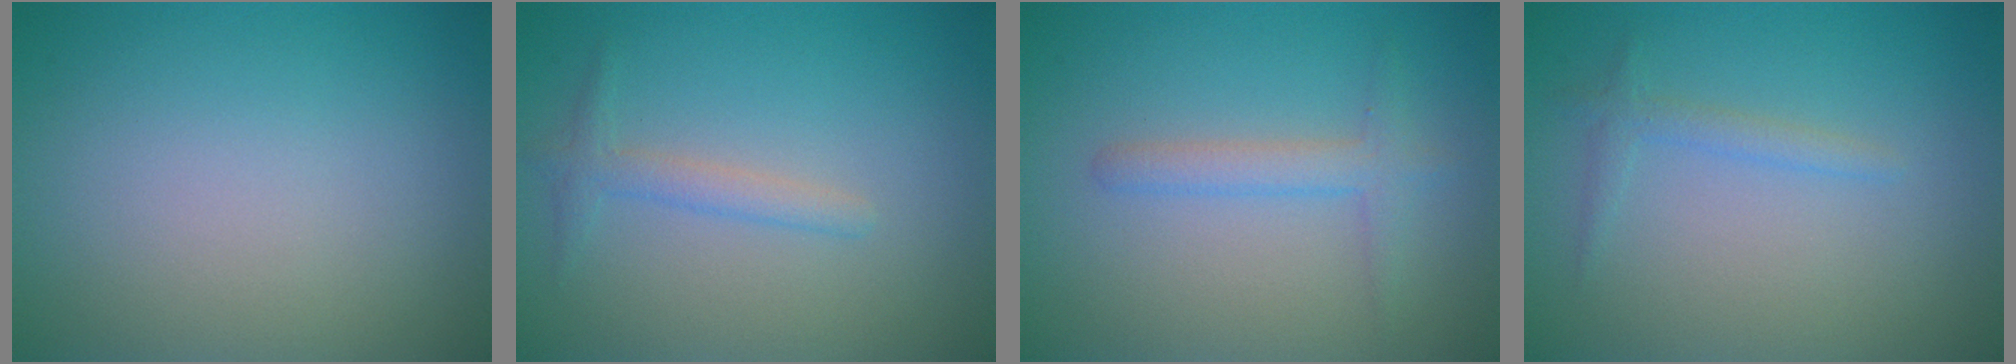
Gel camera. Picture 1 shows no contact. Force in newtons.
{"total": 1.6, "press": 1.6, "slide": 0.1}
{"total": 2.0, "press": 2.0, "slide": 0.1}
{"total": 1.3, "press": 1.3, "slide": 0.1}